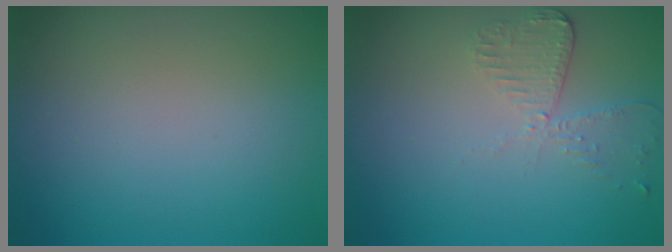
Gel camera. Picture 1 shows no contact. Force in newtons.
{"total": 2.6, "press": 2.3, "slide": 1.1}